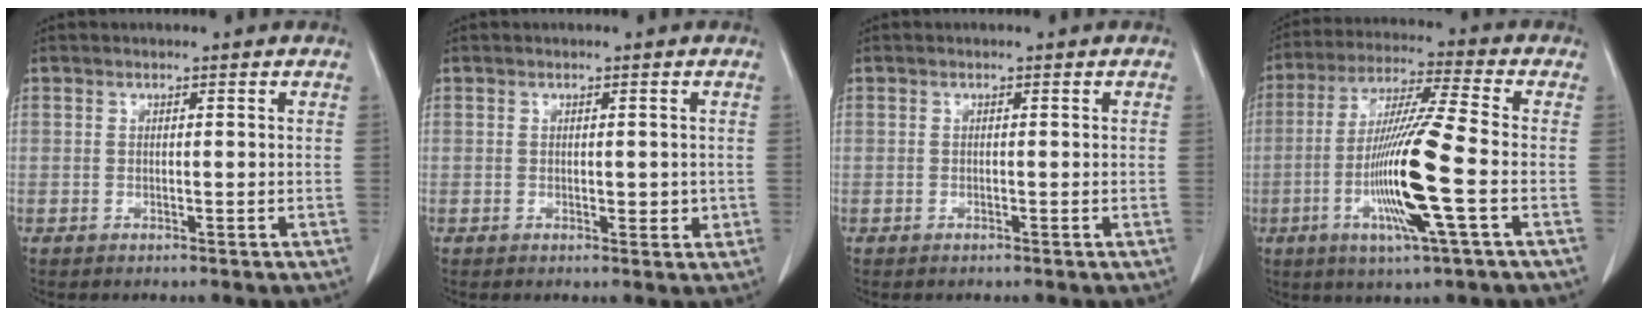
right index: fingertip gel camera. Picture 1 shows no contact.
{"total": 1.9, "force": [-0.1, 1.0, 1.6], "torque": [-0.019, -0.002, 0.003]}
{"total": 0.0}
{"total": 14.5, "force": [-3.7, -0.4, 14.0], "torque": [-0.280, -0.013, -0.076]}